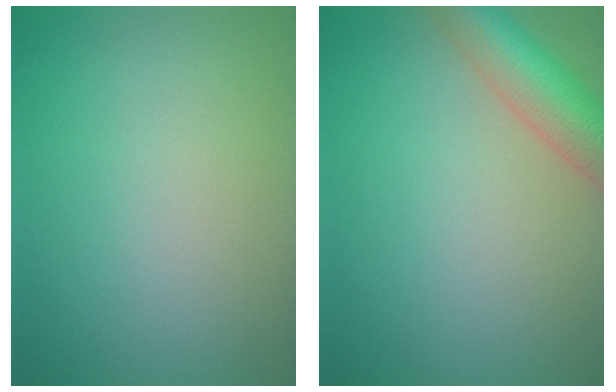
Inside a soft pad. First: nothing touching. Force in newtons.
{"total": 6.2, "press": 6.2, "slide": 0.4}